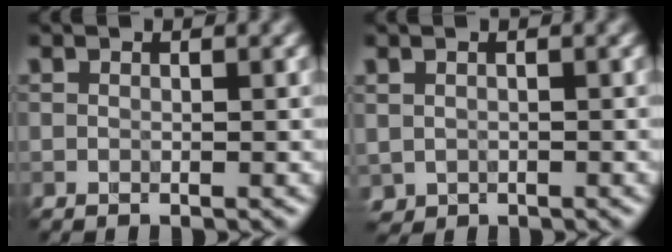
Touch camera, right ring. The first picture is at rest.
{"total": 1.0, "force": [0.0, 1.0, 0.1], "torque": [0.005, -0.006, -0.002]}